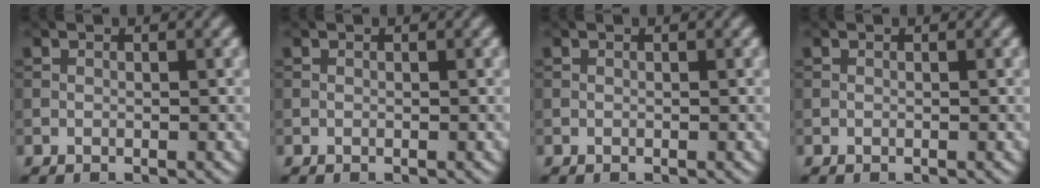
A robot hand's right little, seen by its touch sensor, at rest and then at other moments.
{"total": 0.0}
{"total": 0.0}
{"total": 0.0}